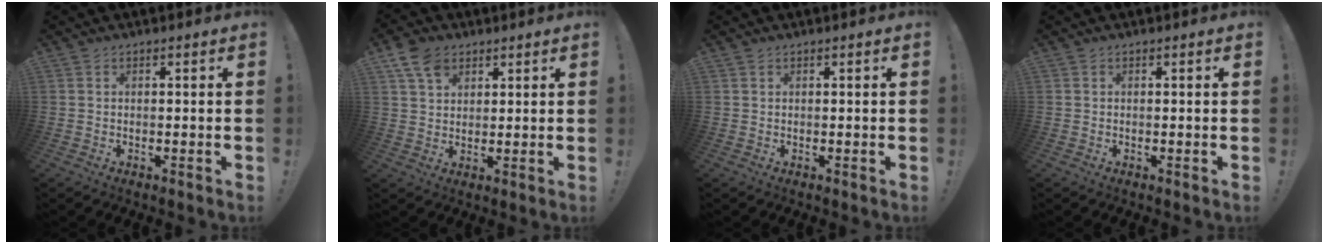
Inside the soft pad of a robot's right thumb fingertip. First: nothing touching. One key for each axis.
{"total": 7.8, "fx": 4.4, "fy": 5.3, "fz": 3.7, "tx": -0.067, "ty": -0.010, "tz": 0.087}
{"total": 0.0}
{"total": 0.0}